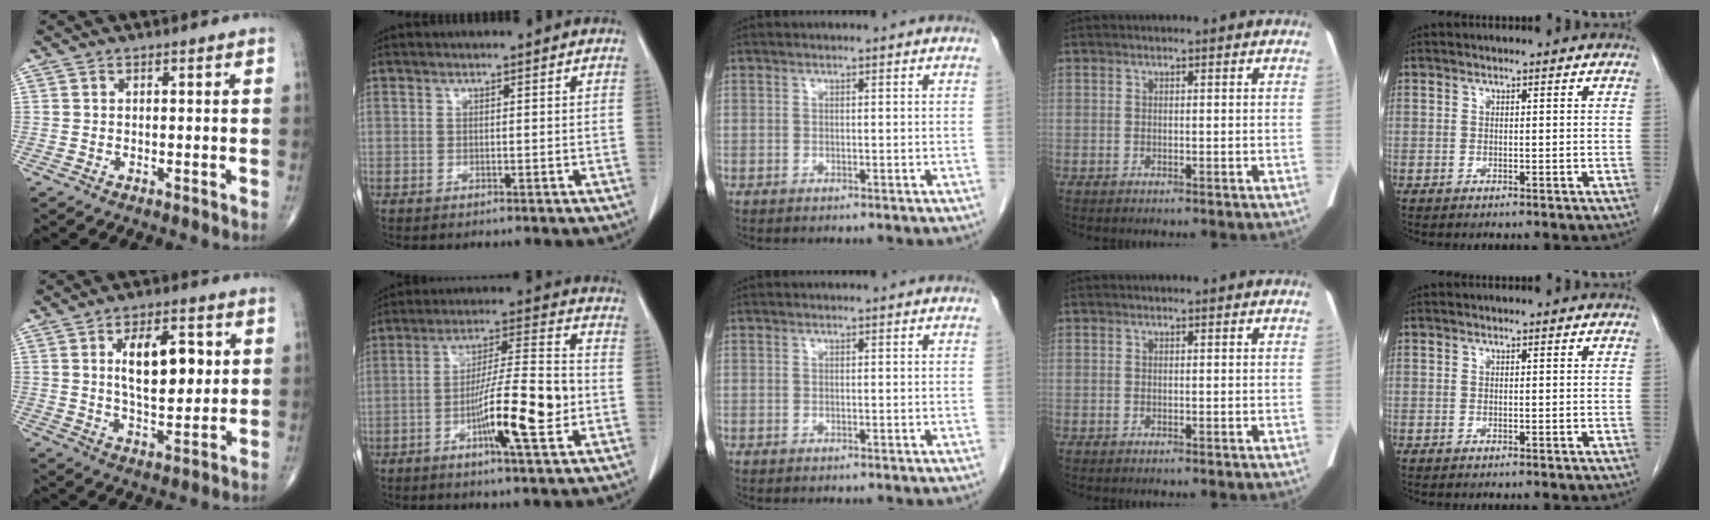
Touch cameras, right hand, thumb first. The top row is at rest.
{"thumb": {"total": 12.7, "force": [2.8, 6.2, 10.8], "torque": [-0.148, -0.012, 0.048]}, "index": {"total": 12.9, "force": [-3.5, 1.1, 12.4], "torque": [-0.211, 0.003, -0.061]}}